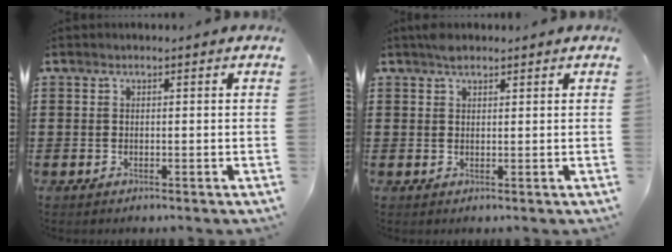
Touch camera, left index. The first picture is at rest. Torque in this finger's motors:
{"motor_torque": [0.19, -0.16, 0.02, 0.01]}